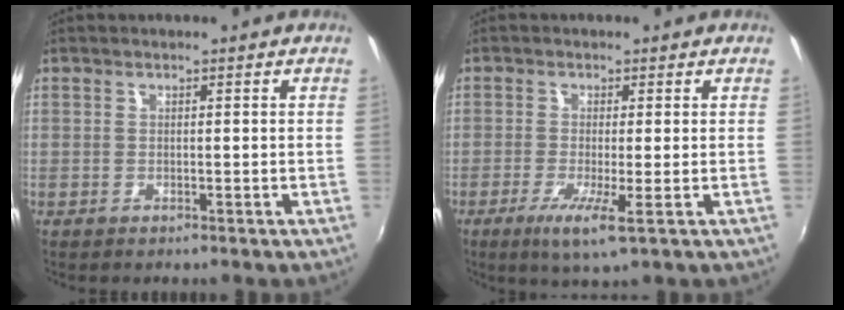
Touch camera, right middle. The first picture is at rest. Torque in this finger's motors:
{"motor_torque": [0.65, -1.49, 0.02, 0.02]}